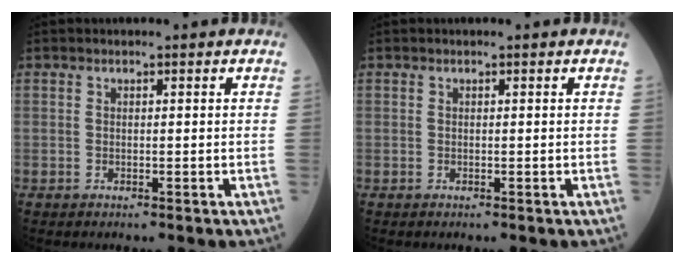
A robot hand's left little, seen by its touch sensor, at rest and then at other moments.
{"total": 0.0}